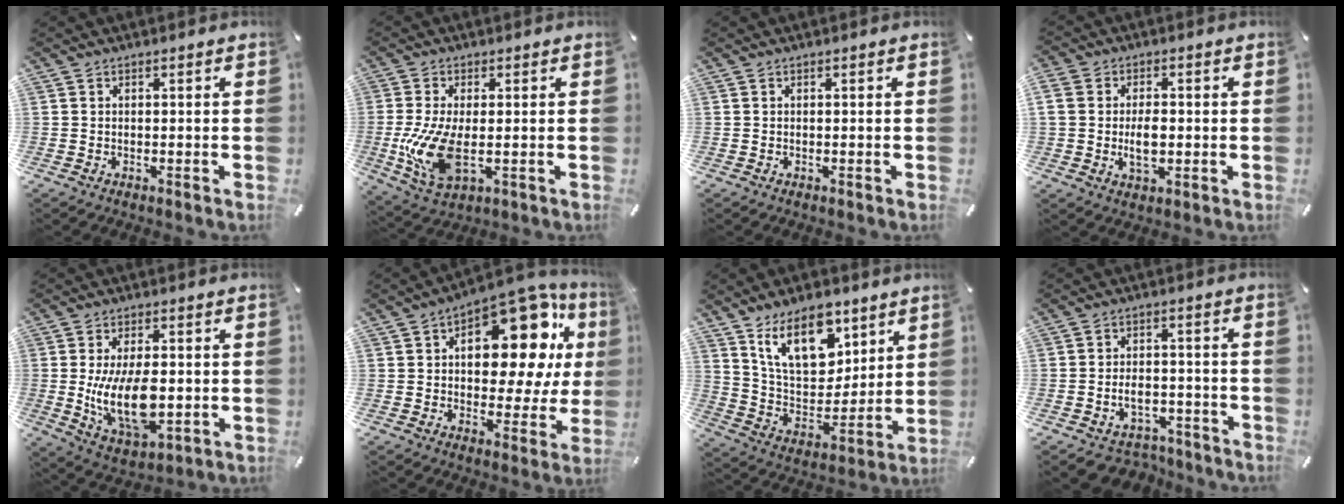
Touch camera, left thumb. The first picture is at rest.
{"total": 12.0, "force": [-1.0, 5.6, 10.6], "torque": [-0.246, -0.027, -0.015]}
{"total": 0.0}
{"total": 6.6, "force": [-0.4, 4.7, 4.6], "torque": [-0.082, -0.007, -0.013]}
{"total": 14.8, "force": [-0.9, 7.6, 12.7], "torque": [-0.245, -0.023, -0.015]}
{"total": 21.1, "force": [7.9, 11.3, 16.0], "torque": [-0.197, -0.066, 0.121]}
{"total": 17.0, "force": [10.4, 9.8, 9.2], "torque": [-0.157, -0.049, 0.190]}
{"total": 6.3, "force": [-2.8, 4.5, 3.3], "torque": [-0.060, 0.024, -0.048]}